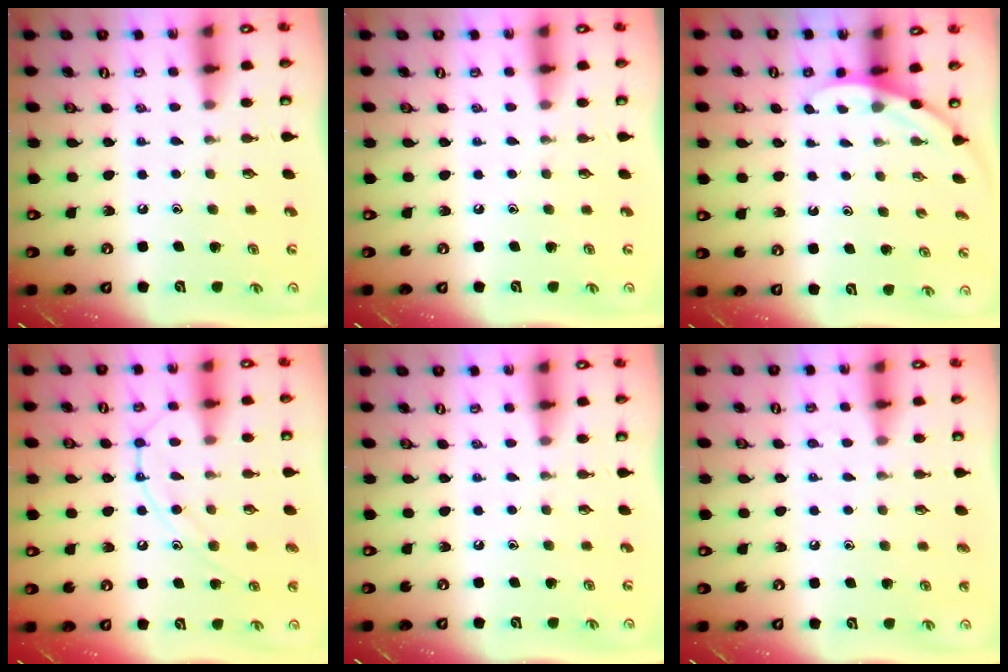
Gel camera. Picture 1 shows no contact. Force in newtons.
{"total": 0.0}
{"total": 2.8, "press": 2.8, "slide": 0.1}
{"total": 12.3, "press": 12.2, "slide": 1.1}
{"total": 0.0}
{"total": 5.0, "press": 5.0, "slide": 0.6}